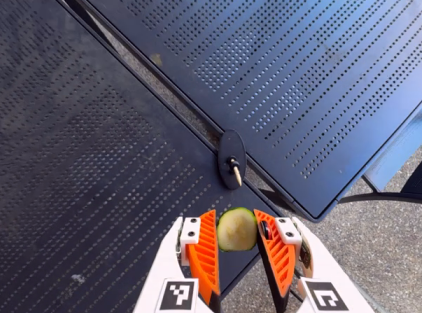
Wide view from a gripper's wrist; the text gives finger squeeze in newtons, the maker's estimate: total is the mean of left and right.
{"total": 4.3, "left": 3.8, "right": 4.8}